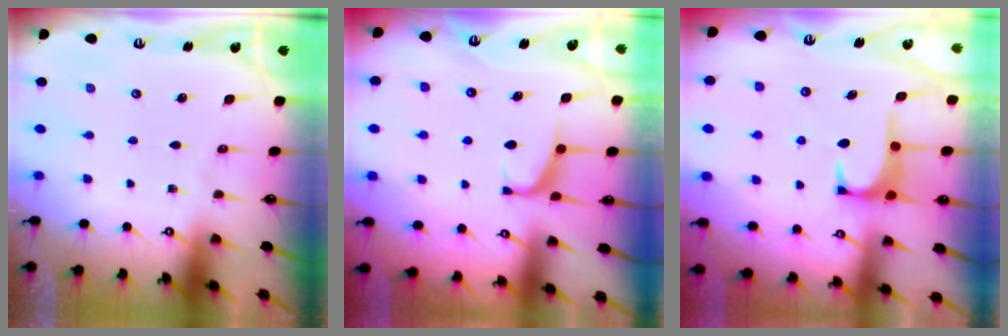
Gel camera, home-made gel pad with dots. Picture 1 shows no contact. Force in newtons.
{"total": 2.1, "press": 2.0, "slide": 0.6}
{"total": 1.5, "press": 1.3, "slide": 0.8}